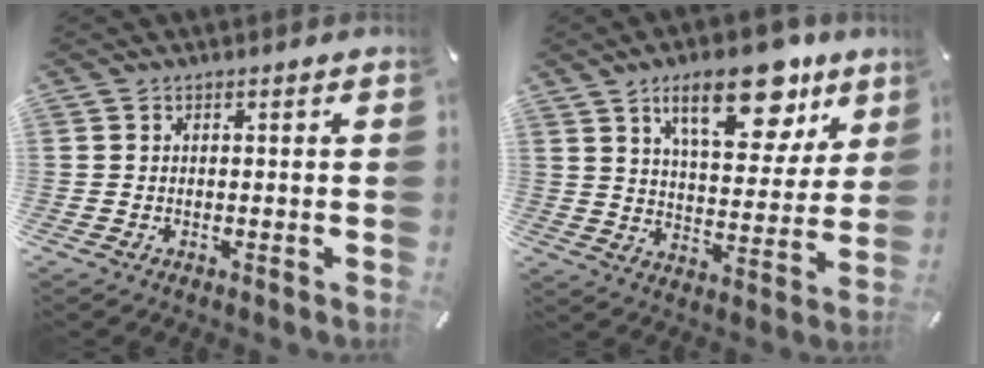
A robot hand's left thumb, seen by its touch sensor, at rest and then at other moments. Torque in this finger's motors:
{"motor_torque": [1.22, 0.46, 2.01, -0.76, 0.36]}